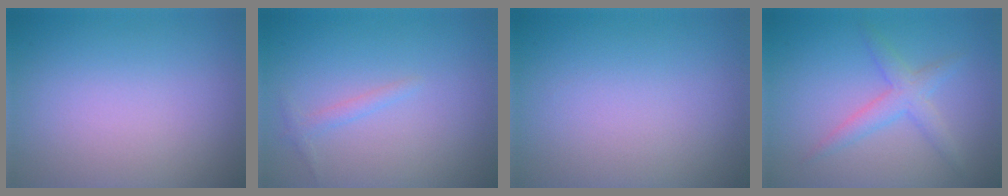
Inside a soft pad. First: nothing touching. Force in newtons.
{"total": 0.9, "press": 0.9, "slide": 0.1}
{"total": 0.0}
{"total": 2.5, "press": 2.5, "slide": 0.1}